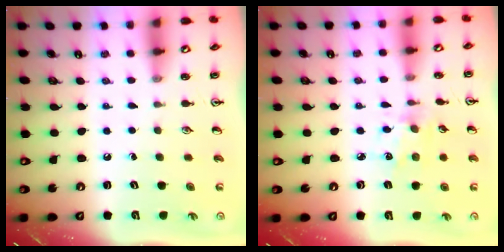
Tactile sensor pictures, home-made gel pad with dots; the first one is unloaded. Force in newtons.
{"total": 2.5, "press": 2.4, "slide": 0.6}